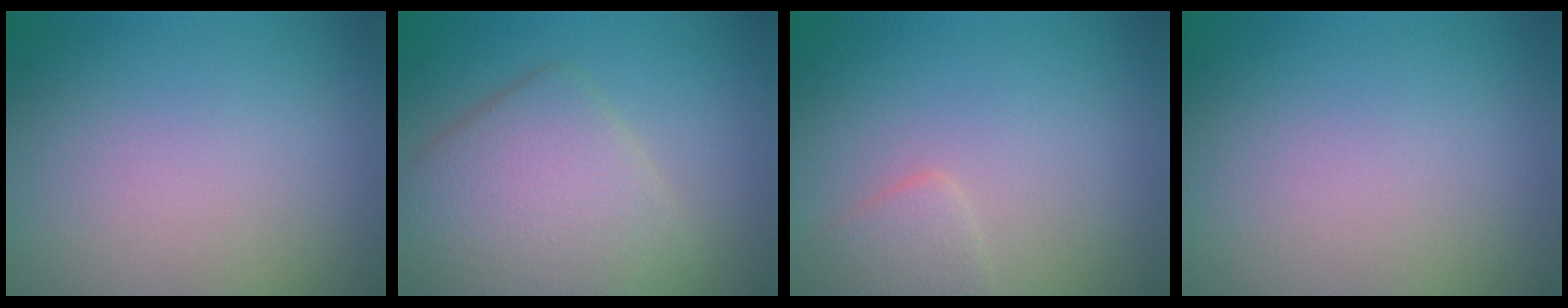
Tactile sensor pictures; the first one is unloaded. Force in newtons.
{"total": 6.8, "press": 6.7, "slide": 0.5}
{"total": 1.9, "press": 1.9, "slide": 0.0}
{"total": 0.0}